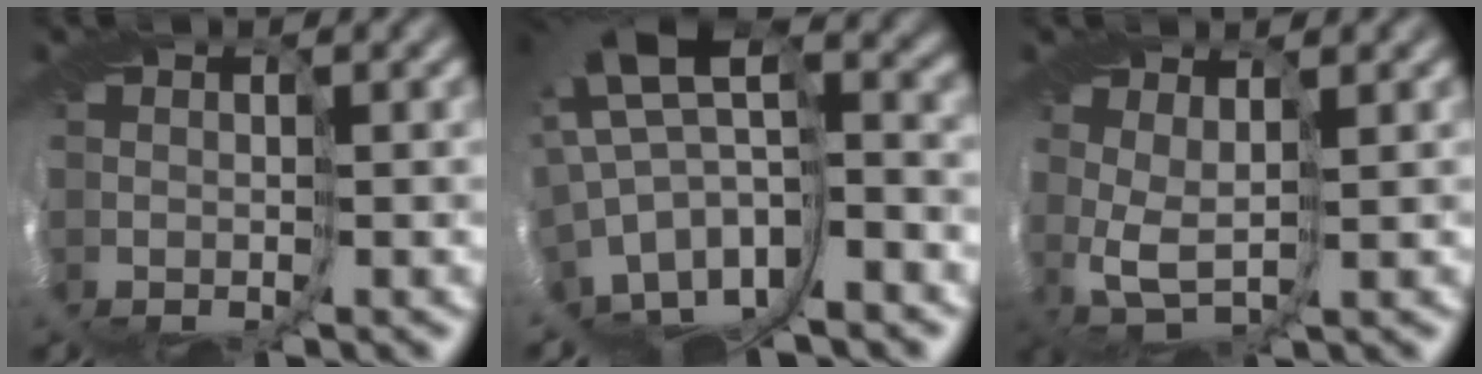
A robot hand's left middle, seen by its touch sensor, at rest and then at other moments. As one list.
[{"total": 8.5, "force": [-0.3, 3.7, 7.6], "torque": [-0.180, 0.017, 0.011]}, {"total": 1.9, "force": [0.5, 1.3, 1.4], "torque": [-0.050, -0.003, 0.019]}]